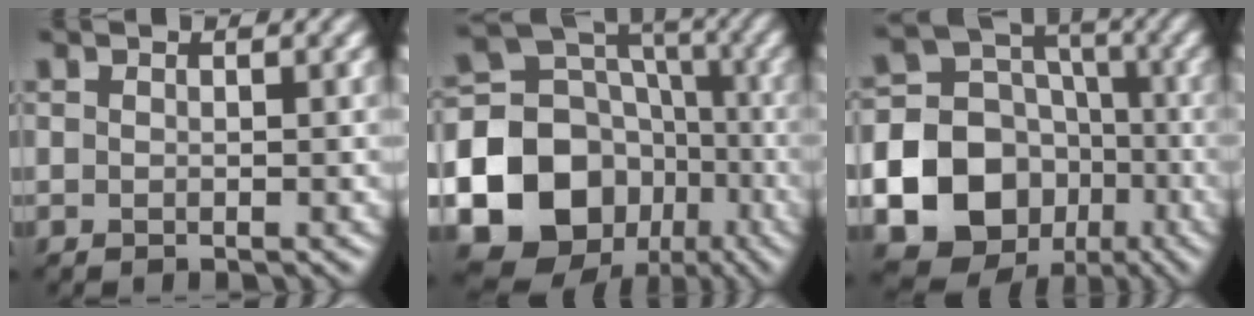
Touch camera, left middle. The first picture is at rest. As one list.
[{"total": 17.8, "force": [-6.6, 14.9, 7.1], "torque": [-0.158, -0.019, -0.122]}, {"total": 21.6, "force": [-8.5, 18.8, 6.2], "torque": [-0.156, -0.051, -0.158]}]